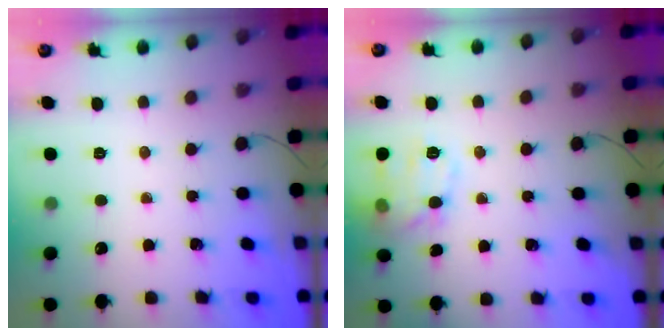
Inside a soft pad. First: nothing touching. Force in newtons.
{"total": 10.2, "press": 10.2, "slide": 0.1}